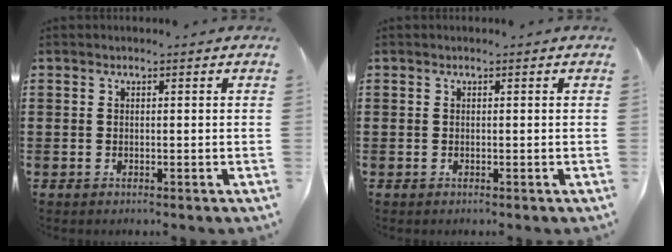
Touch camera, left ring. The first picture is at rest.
{"total": 0.0}